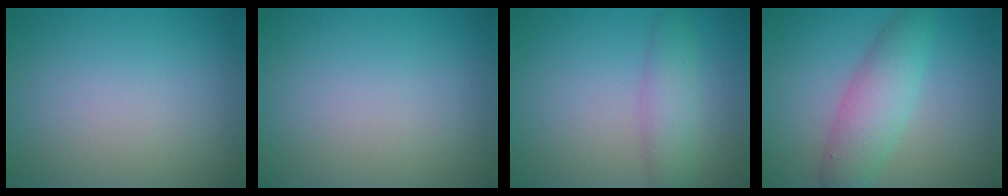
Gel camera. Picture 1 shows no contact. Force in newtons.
{"total": 0.0}
{"total": 3.0, "press": 3.0, "slide": 0.0}
{"total": 4.6, "press": 4.6, "slide": 0.1}